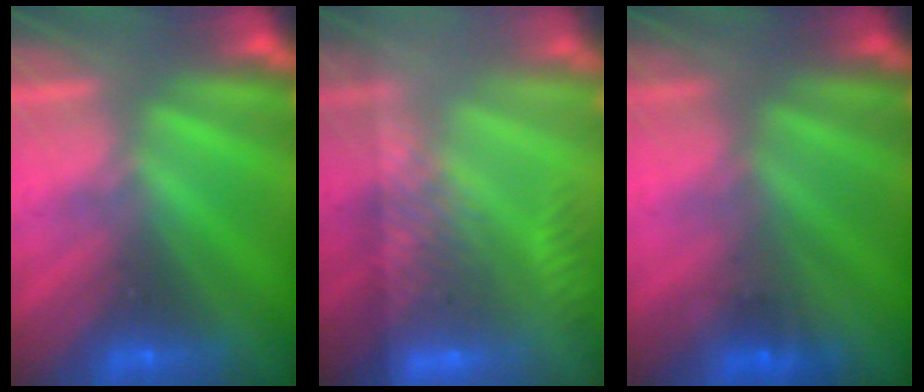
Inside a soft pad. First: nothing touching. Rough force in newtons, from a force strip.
{"total": 6.4}
{"total": 1.6}